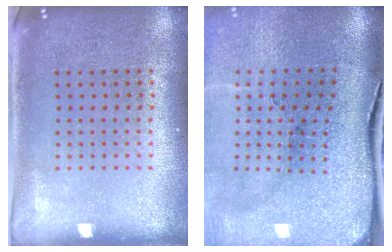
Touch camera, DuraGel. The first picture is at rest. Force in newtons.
{"total": 4.9, "press": 3.9, "slide": 3.0}